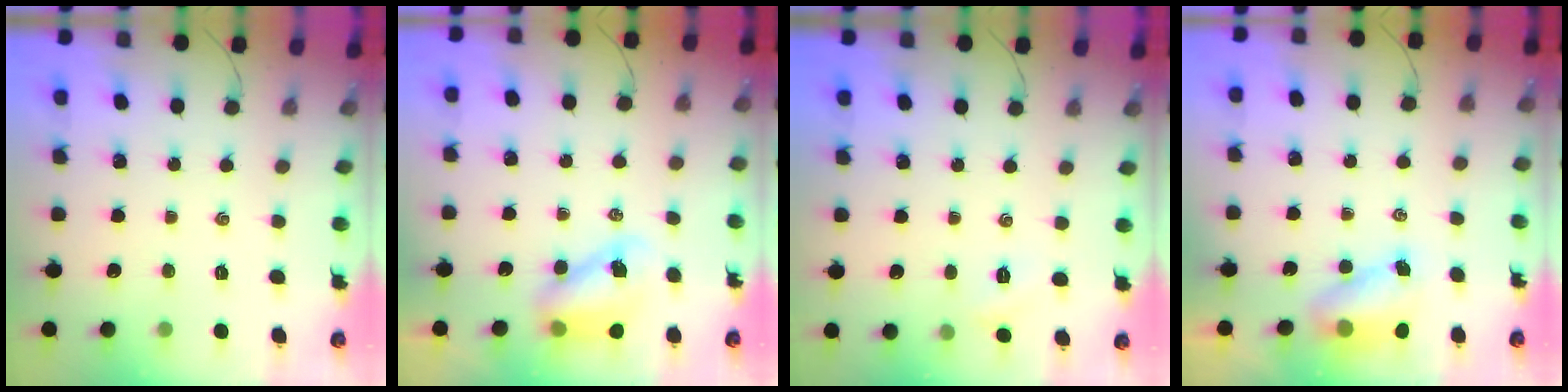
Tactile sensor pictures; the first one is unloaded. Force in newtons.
{"total": 8.2, "press": 8.0, "slide": 1.6}
{"total": 2.4, "press": 2.3, "slide": 0.7}
{"total": 5.7, "press": 5.7, "slide": 0.7}